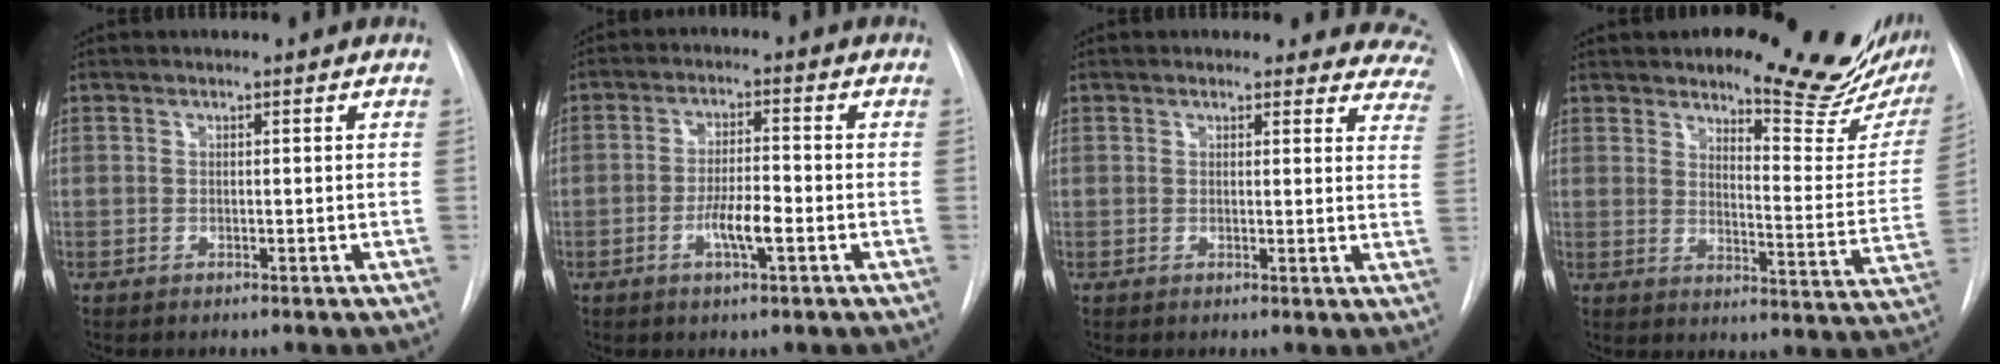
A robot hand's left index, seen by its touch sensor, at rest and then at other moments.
{"total": 5.3, "force": [-1.9, 0.9, 4.8], "torque": [-0.092, -0.001, -0.035]}
{"total": 11.1, "force": [10.2, 4.0, 1.9], "torque": [0.033, -0.033, 0.070]}
{"total": 18.5, "force": [15.5, 4.3, 9.2], "torque": [-0.114, -0.065, 0.184]}